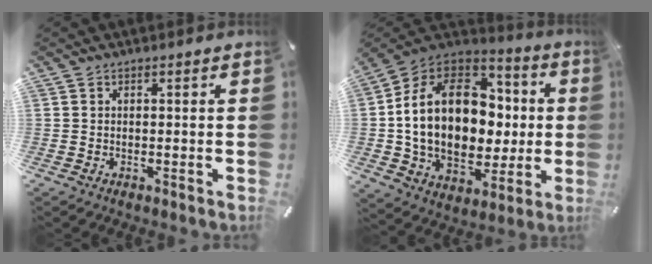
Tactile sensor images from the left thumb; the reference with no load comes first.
{"total": 22.3, "force": [0.6, 16.6, 14.9], "torque": [-0.296, -0.002, 0.017]}